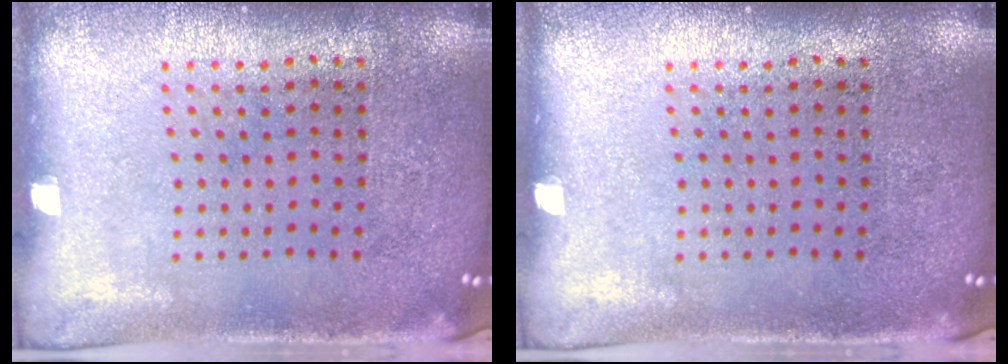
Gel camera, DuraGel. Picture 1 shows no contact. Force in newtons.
{"total": 0.0}